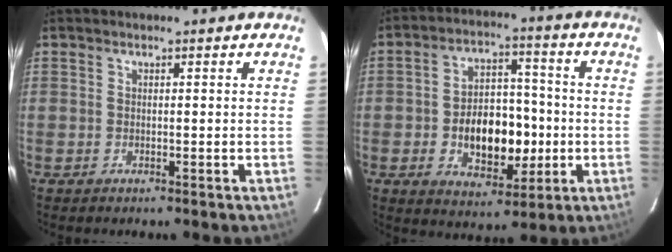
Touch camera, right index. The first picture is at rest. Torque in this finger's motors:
{"motor_torque": [0.41, -0.08, 0.39, 0.10]}